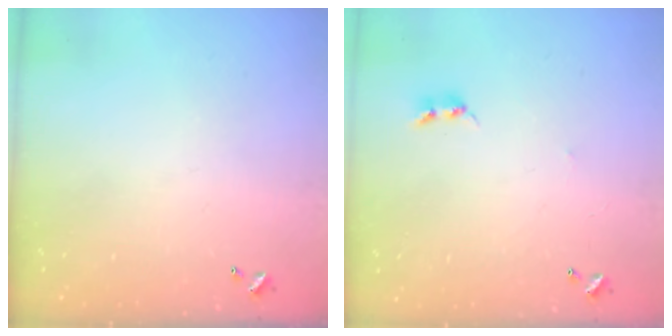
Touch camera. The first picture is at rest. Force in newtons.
{"total": 2.2, "press": 2.2, "slide": 0.4}